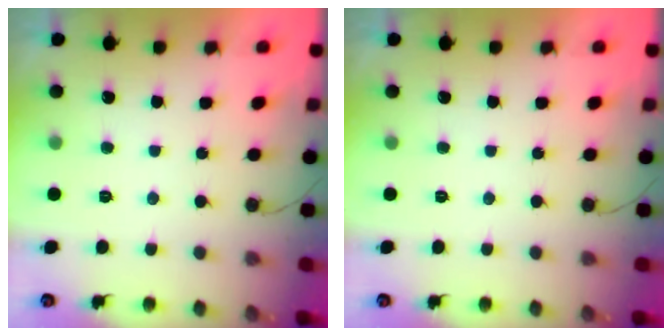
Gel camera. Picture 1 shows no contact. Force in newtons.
{"total": 0.0}